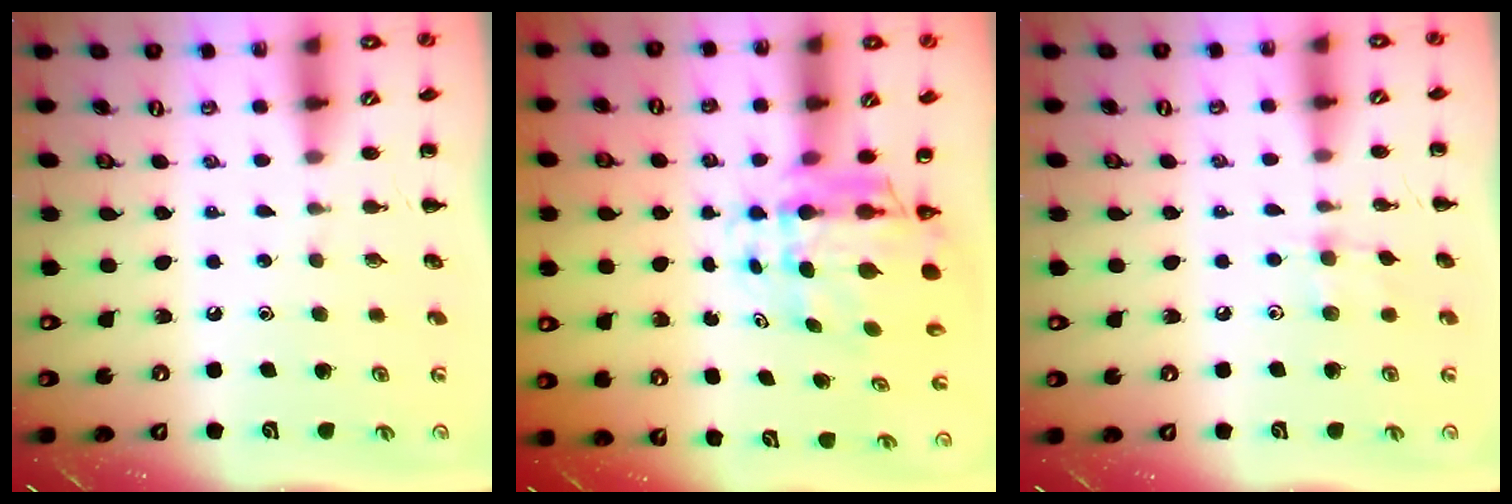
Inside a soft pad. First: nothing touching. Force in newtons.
{"total": 7.0, "press": 6.6, "slide": 2.3}
{"total": 6.0, "press": 5.7, "slide": 1.8}